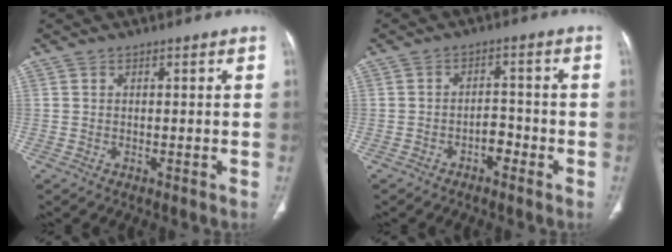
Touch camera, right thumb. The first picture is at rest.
{"total": 3.2, "force": [-1.9, 1.8, 1.8], "torque": [-0.016, 0.022, -0.030]}